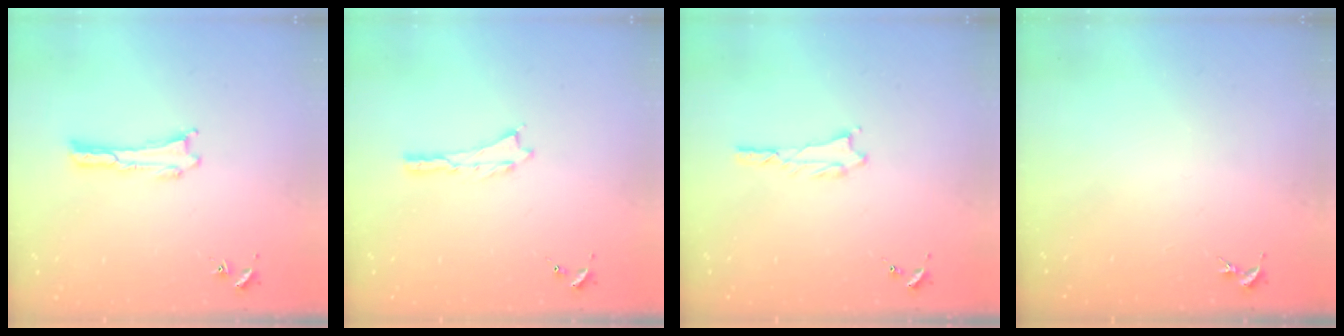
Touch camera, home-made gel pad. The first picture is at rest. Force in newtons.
{"total": 0.0}
{"total": 1.0, "press": 1.0, "slide": 0.1}
{"total": 0.0}